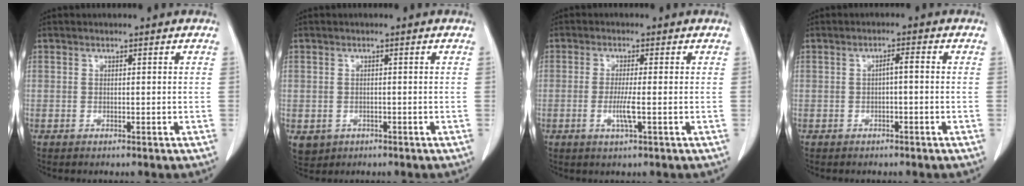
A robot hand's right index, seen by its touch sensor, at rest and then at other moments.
{"total": 3.4, "force": [-1.1, 3.1, 0.7], "torque": [-0.014, 0.001, -0.008]}
{"total": 3.5, "force": [-0.8, 0.0, 3.4], "torque": [-0.070, -0.007, -0.017]}
{"total": 1.7, "force": [-0.3, 0.1, 1.6], "torque": [-0.026, 0.004, -0.004]}